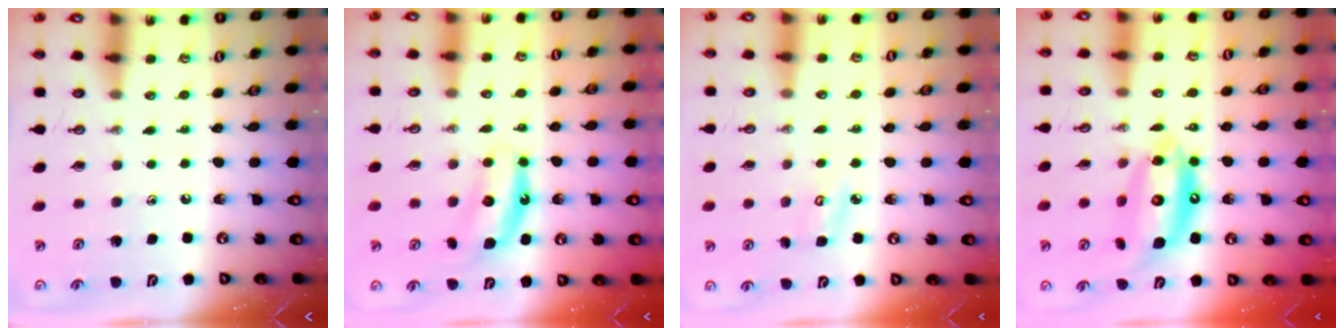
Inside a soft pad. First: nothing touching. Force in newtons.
{"total": 7.2, "press": 7.2, "slide": 0.5}
{"total": 4.9, "press": 4.8, "slide": 0.6}
{"total": 14.6, "press": 14.5, "slide": 1.8}